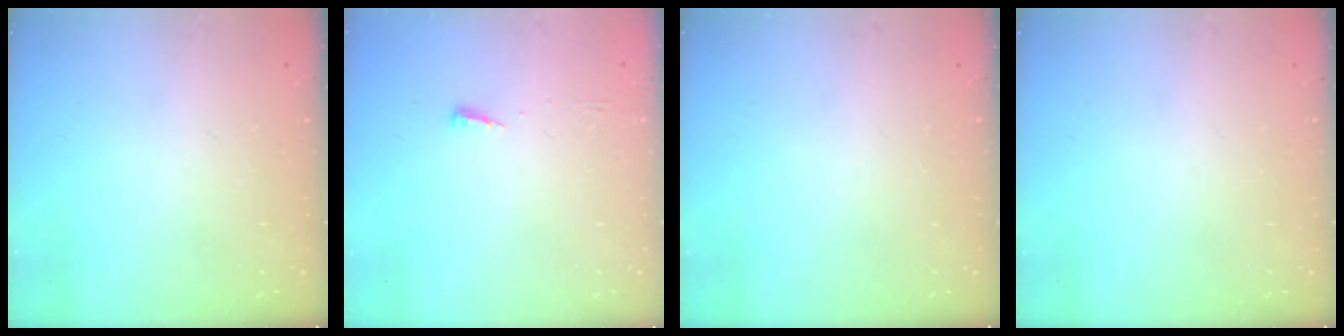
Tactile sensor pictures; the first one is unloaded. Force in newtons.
{"total": 3.7, "press": 3.7, "slide": 0.5}
{"total": 0.0}
{"total": 0.0}